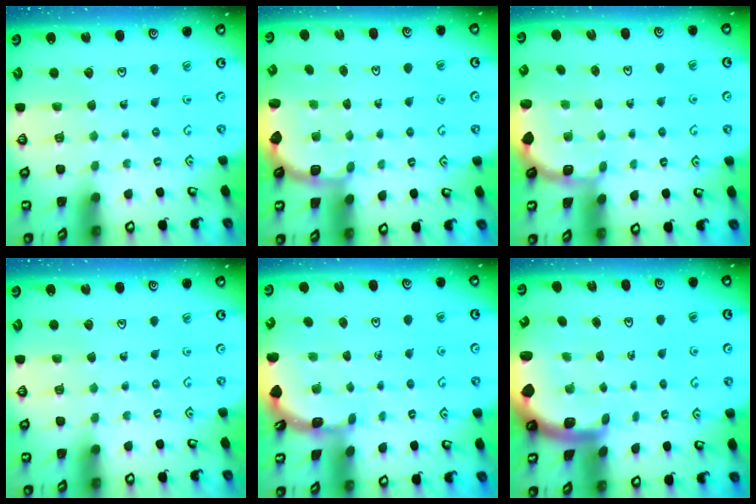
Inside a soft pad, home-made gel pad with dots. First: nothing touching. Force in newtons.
{"total": 2.8, "press": 2.3, "slide": 1.5}
{"total": 1.9, "press": 1.7, "slide": 0.7}
{"total": 0.0}
{"total": 1.7, "press": 1.7, "slide": 0.1}
{"total": 2.6, "press": 2.6, "slide": 0.6}